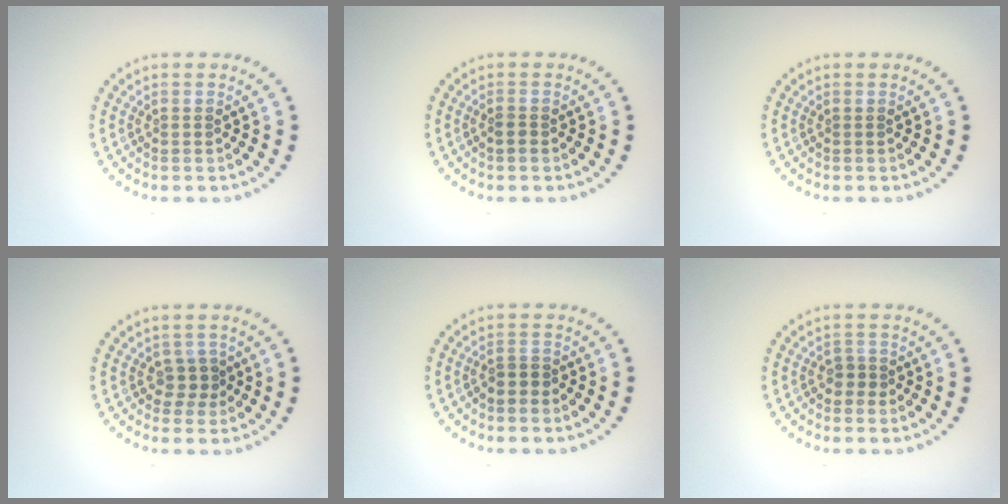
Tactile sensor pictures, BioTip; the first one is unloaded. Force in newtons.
{"total": 1.0, "press": 0.8, "slide": 0.5}
{"total": 0.0}
{"total": 1.7, "press": 1.3, "slide": 1.1}
{"total": 1.6, "press": 1.4, "slide": 0.8}
{"total": 1.3, "press": 1.0, "slide": 0.7}